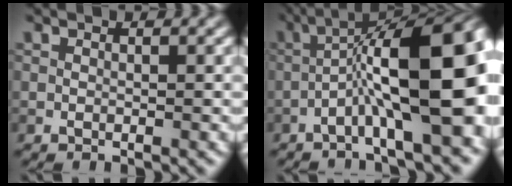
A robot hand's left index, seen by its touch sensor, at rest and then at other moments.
{"total": 13.4, "force": [-2.2, 3.1, 12.8], "torque": [-0.208, 0.026, -0.034]}